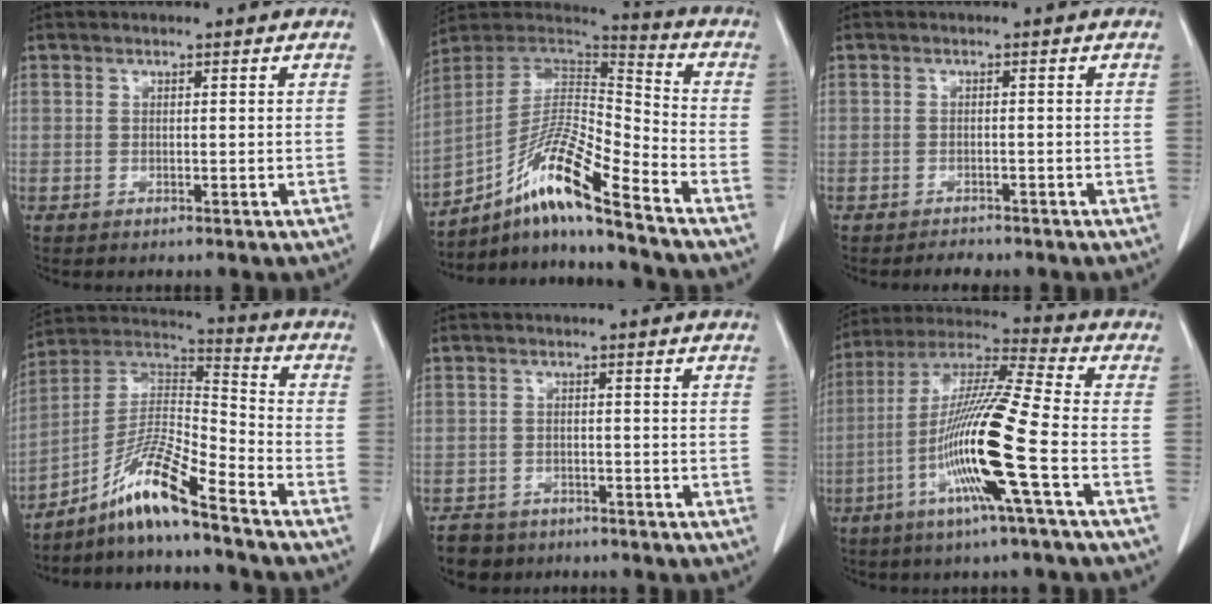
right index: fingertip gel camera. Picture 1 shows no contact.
{"total": 15.6, "force": [-10.4, 0.8, 11.7], "torque": [-0.217, 0.009, -0.183]}
{"total": 1.8, "force": [-1.7, 0.6, 0.4], "torque": [-0.009, -0.003, -0.021]}
{"total": 11.8, "force": [-8.4, 0.1, 8.4], "torque": [-0.165, 0.007, -0.156]}
{"total": 4.6, "force": [-3.6, 2.8, 0.2], "torque": [-0.007, 0.002, -0.060]}
{"total": 15.8, "force": [-5.1, -1.2, 14.9], "torque": [-0.294, -0.009, -0.107]}